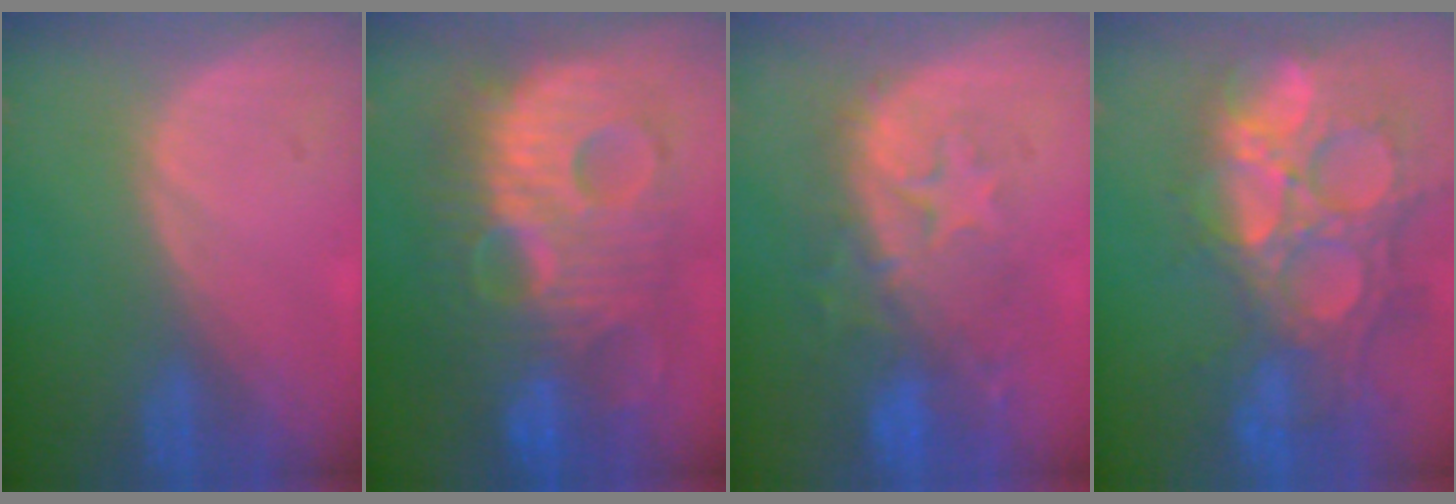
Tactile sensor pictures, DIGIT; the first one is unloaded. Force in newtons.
{"total": 13.6, "press": 13.5, "slide": 1.2}
{"total": 10.0, "press": 8.9, "slide": 4.6}
{"total": 14.7, "press": 12.1, "slide": 8.3}